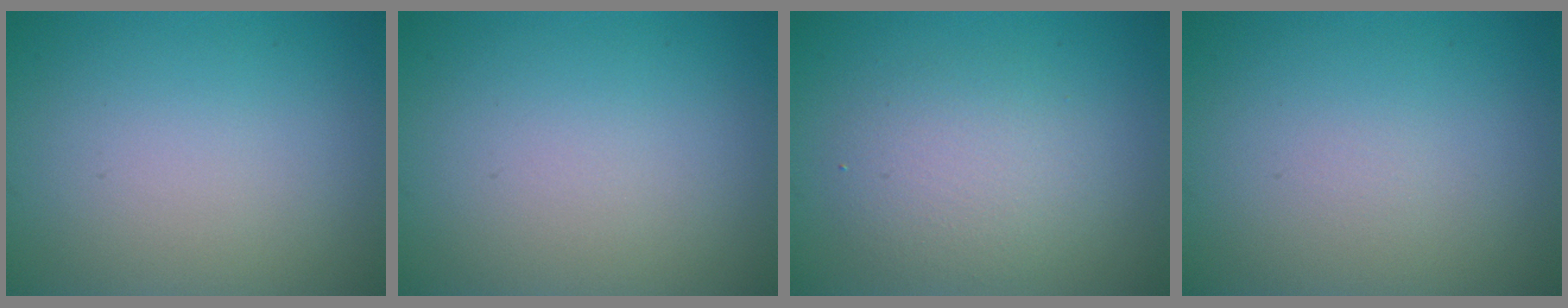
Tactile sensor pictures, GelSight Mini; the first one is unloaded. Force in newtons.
{"total": 0.0}
{"total": 2.0, "press": 2.0, "slide": 0.2}
{"total": 0.0}